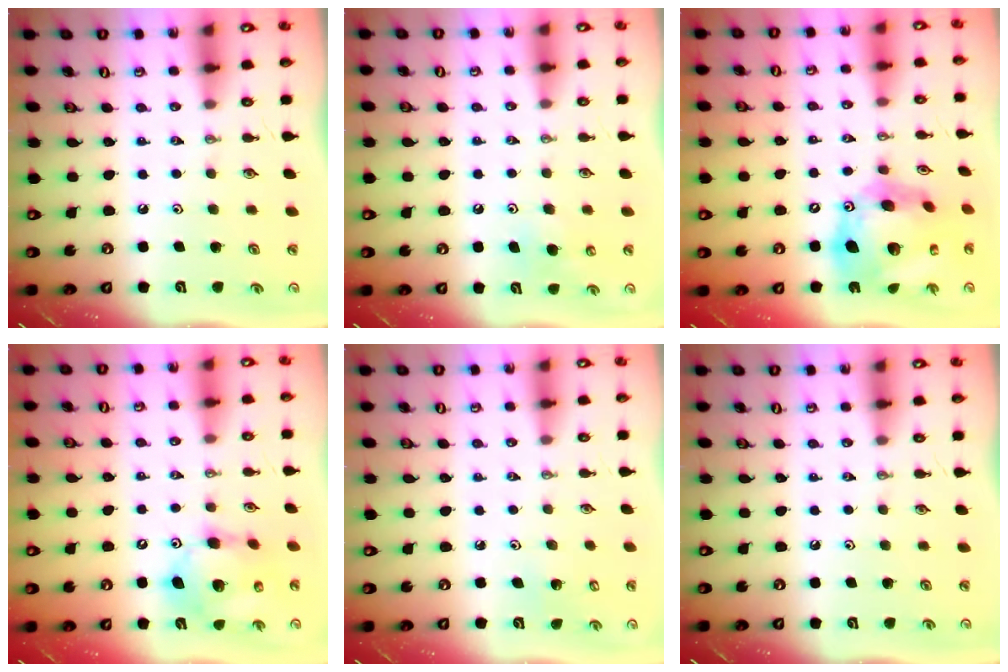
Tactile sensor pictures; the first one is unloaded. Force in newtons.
{"total": 6.9, "press": 6.9, "slide": 0.9}
{"total": 22.0, "press": 21.8, "slide": 2.4}
{"total": 13.5, "press": 13.3, "slide": 2.4}
{"total": 3.3, "press": 3.3, "slide": 0.3}
{"total": 0.0}